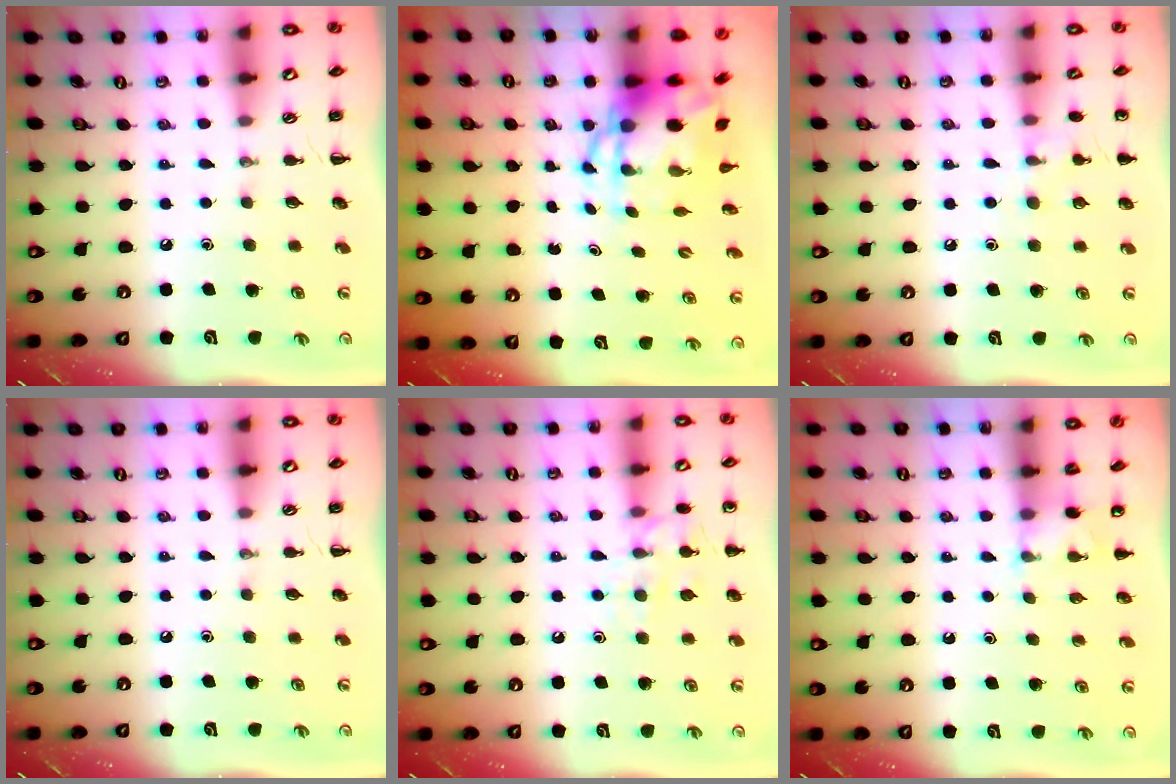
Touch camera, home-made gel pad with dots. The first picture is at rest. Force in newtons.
{"total": 5.7, "press": 5.5, "slide": 1.4}
{"total": 9.0, "press": 8.8, "slide": 1.7}
{"total": 0.0}
{"total": 10.7, "press": 10.6, "slide": 0.9}
{"total": 3.9, "press": 3.7, "slide": 1.2}